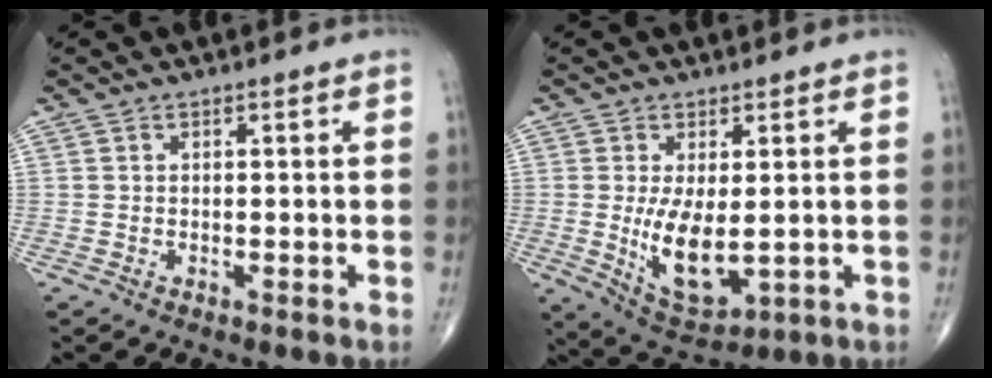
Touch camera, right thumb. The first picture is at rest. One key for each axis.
{"total": 9.5, "fx": -0.4, "fy": 4.3, "fz": 8.4, "tx": -0.140, "ty": -0.027, "tz": 0.012}